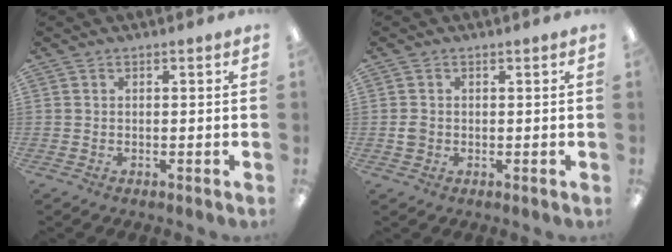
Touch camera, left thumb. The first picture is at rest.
{"total": 1.7, "force": [0.0, 1.6, 0.7], "torque": [-0.014, 0.004, -0.002]}